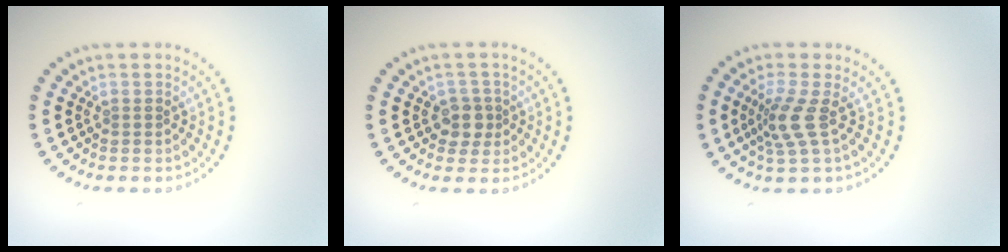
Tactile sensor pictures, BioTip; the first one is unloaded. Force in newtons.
{"total": 2.0, "press": 1.7, "slide": 1.0}
{"total": 2.8, "press": 2.0, "slide": 1.9}